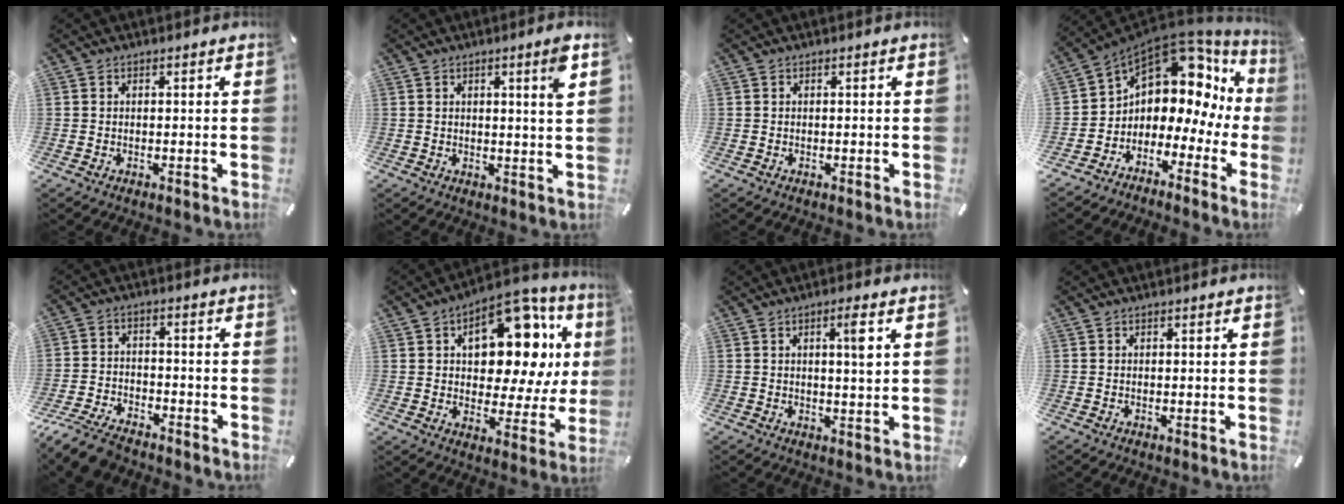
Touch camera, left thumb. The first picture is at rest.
{"total": 4.8, "force": [2.1, 0.0, 4.3], "torque": [-0.070, -0.009, 0.028]}
{"total": 0.0}
{"total": 9.5, "force": [4.4, 7.2, 4.4], "torque": [-0.073, -0.054, 0.070]}
{"total": 7.8, "force": [-6.7, 3.0, 2.8], "torque": [-0.056, 0.031, -0.129]}
{"total": 20.4, "force": [7.6, 11.4, 15.1], "torque": [-0.195, -0.054, 0.124]}
{"total": 4.8, "force": [1.4, 0.5, 4.6], "torque": [-0.075, -0.007, 0.016]}
{"total": 0.0}